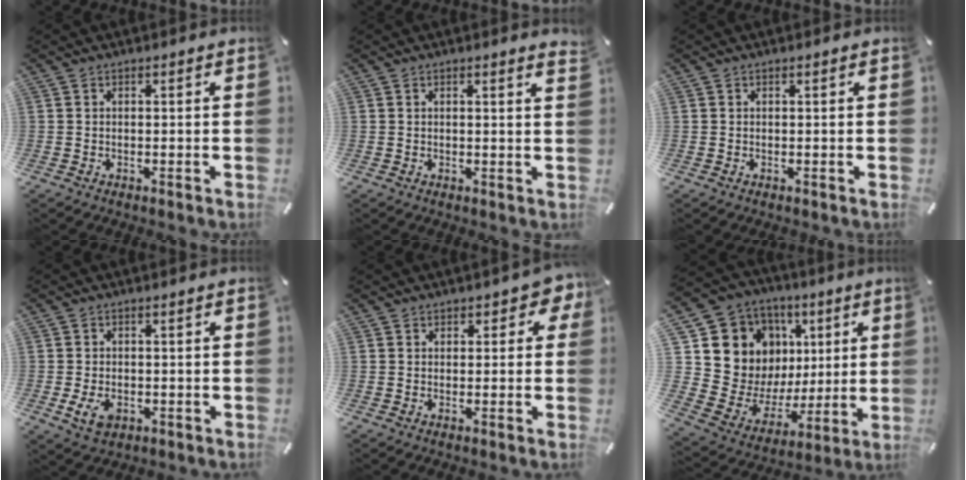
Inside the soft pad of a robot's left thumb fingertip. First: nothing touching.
{"total": 1.5, "force": [0.9, 0.0, 1.2], "torque": [-0.015, -0.003, 0.014]}
{"total": 0.0}
{"total": 3.8, "force": [-0.9, 2.7, 2.6], "torque": [-0.065, -0.002, -0.019]}
{"total": 3.2, "force": [1.4, 2.2, 1.9], "torque": [-0.013, -0.001, 0.021]}
{"total": 14.1, "force": [5.7, 12.5, 2.9], "torque": [-0.050, -0.065, 0.136]}